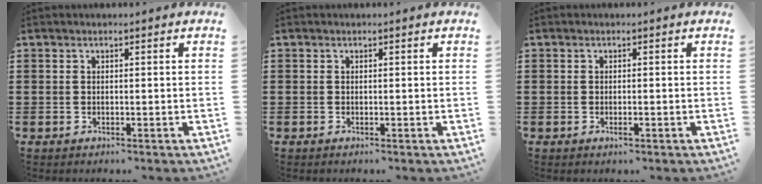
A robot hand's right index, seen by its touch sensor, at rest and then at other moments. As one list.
[{"total": 0.0}, {"total": 0.7, "force": [-0.3, 0.1, 0.6], "torque": [-0.013, -0.005, -0.004]}]